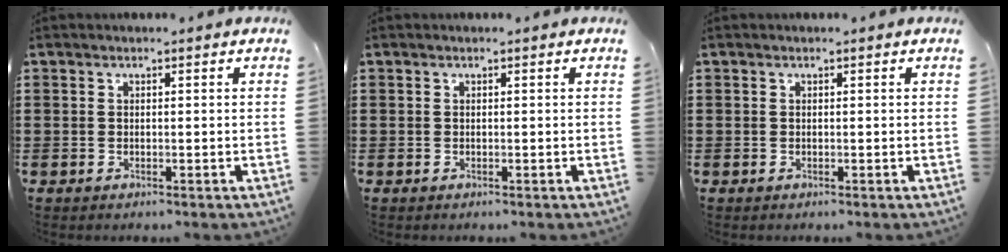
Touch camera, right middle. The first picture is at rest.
{"total": 0.0}
{"total": 0.0}